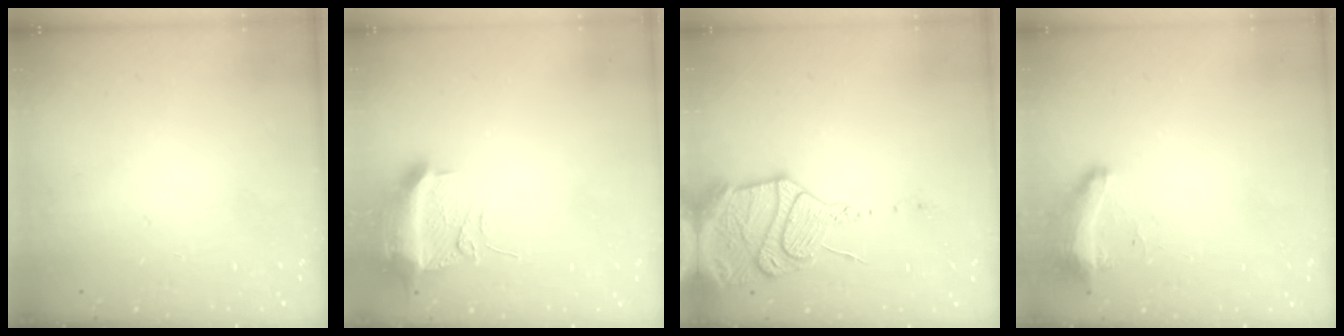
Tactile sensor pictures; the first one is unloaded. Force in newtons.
{"total": 11.6, "press": 11.5, "slide": 1.3}
{"total": 17.0, "press": 16.9, "slide": 1.6}
{"total": 8.7, "press": 8.5, "slide": 1.6}